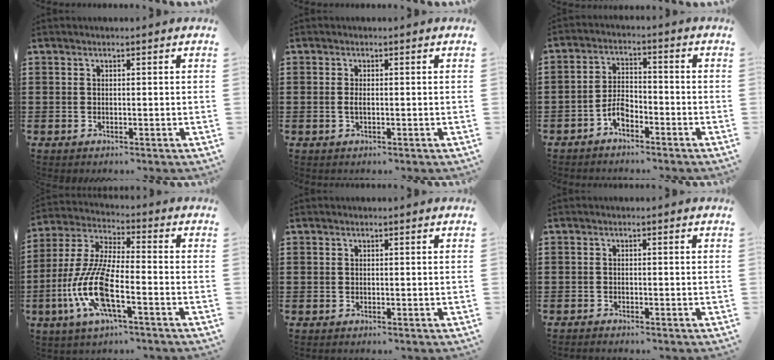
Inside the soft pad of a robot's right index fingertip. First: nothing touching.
{"total": 1.0, "force": [-0.1, 0.3, 1.0], "torque": [-0.019, 0.000, -0.003]}
{"total": 4.0, "force": [-2.6, 1.9, 2.3], "torque": [-0.057, 0.004, -0.053]}
{"total": 11.3, "force": [-4.6, 3.0, 9.9], "torque": [-0.247, -0.020, -0.095]}
{"total": 0.0}
{"total": 0.9, "force": [-0.9, 0.0, 0.0], "torque": [-0.004, -0.001, -0.018]}